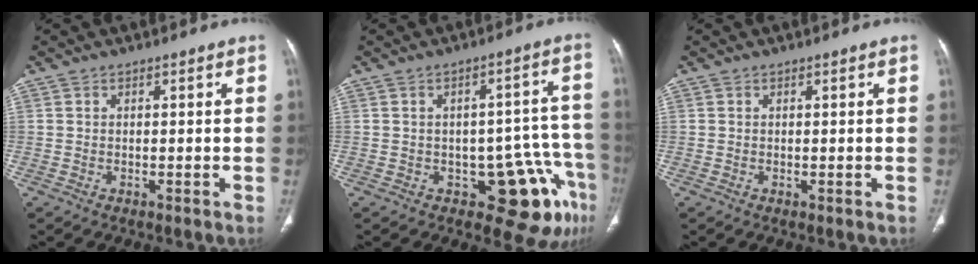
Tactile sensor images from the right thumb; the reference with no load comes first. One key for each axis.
{"total": 12.3, "fx": -5.9, "fy": 5.9, "fz": 9.0, "tx": -0.059, "ty": 0.041, "tz": -0.069}
{"total": 0.0}